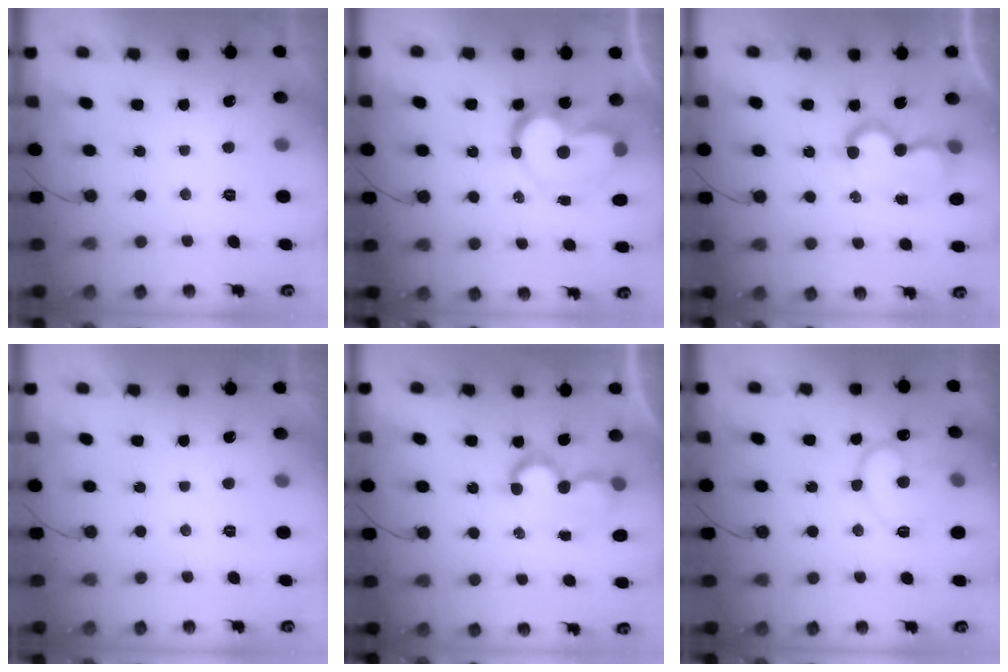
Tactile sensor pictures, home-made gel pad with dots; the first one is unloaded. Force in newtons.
{"total": 14.6, "press": 14.6, "slide": 1.3}
{"total": 8.2, "press": 8.2, "slide": 0.4}
{"total": 1.7, "press": 1.7, "slide": 0.0}
{"total": 8.4, "press": 8.4, "slide": 0.1}
{"total": 14.1, "press": 14.0, "slide": 1.3}